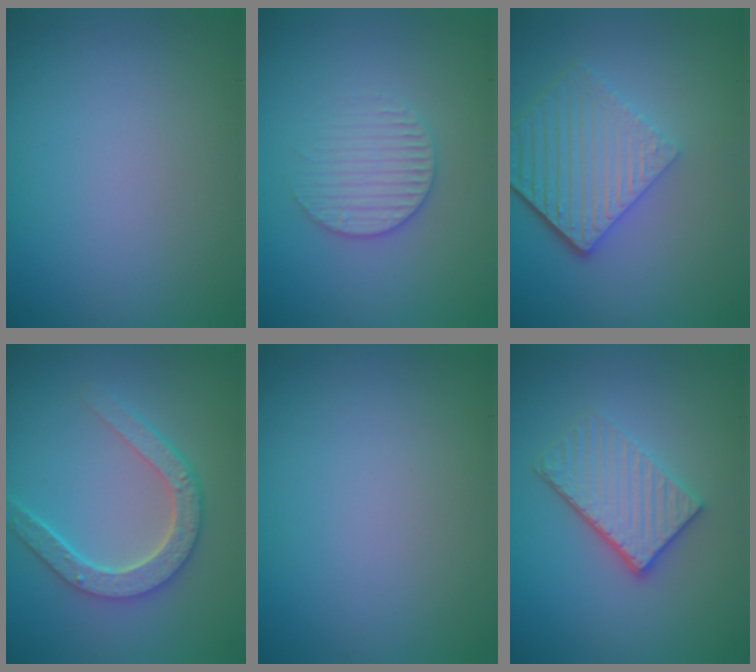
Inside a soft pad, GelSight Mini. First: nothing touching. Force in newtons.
{"total": 2.8, "press": 2.7, "slide": 0.6}
{"total": 5.8, "press": 4.2, "slide": 4.0}
{"total": 4.7, "press": 3.7, "slide": 2.8}
{"total": 0.0}
{"total": 3.9, "press": 3.2, "slide": 2.2}